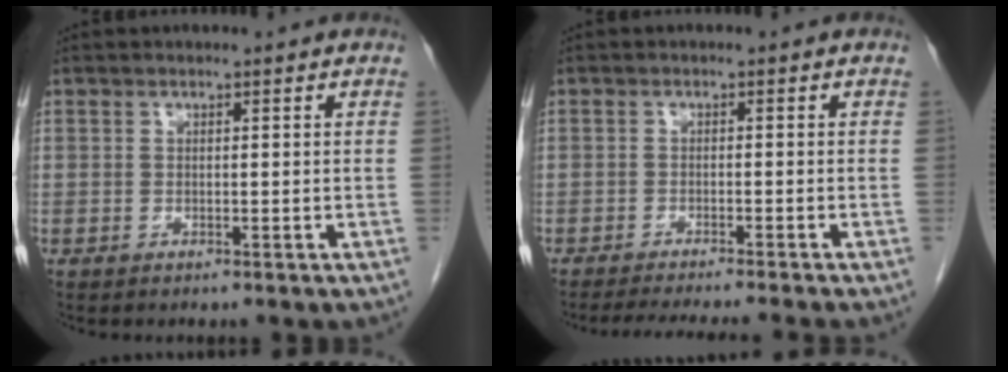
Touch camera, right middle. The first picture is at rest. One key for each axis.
{"total": 8.6, "fx": -7.7, "fy": -0.8, "fz": 3.8, "tx": -0.037, "ty": -0.016, "tz": -0.112}